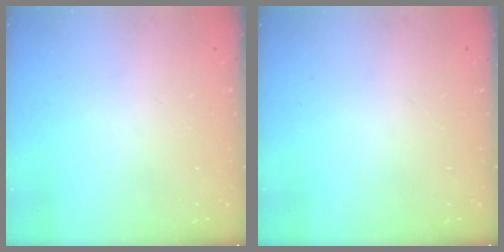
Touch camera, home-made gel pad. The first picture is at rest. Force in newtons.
{"total": 0.0}